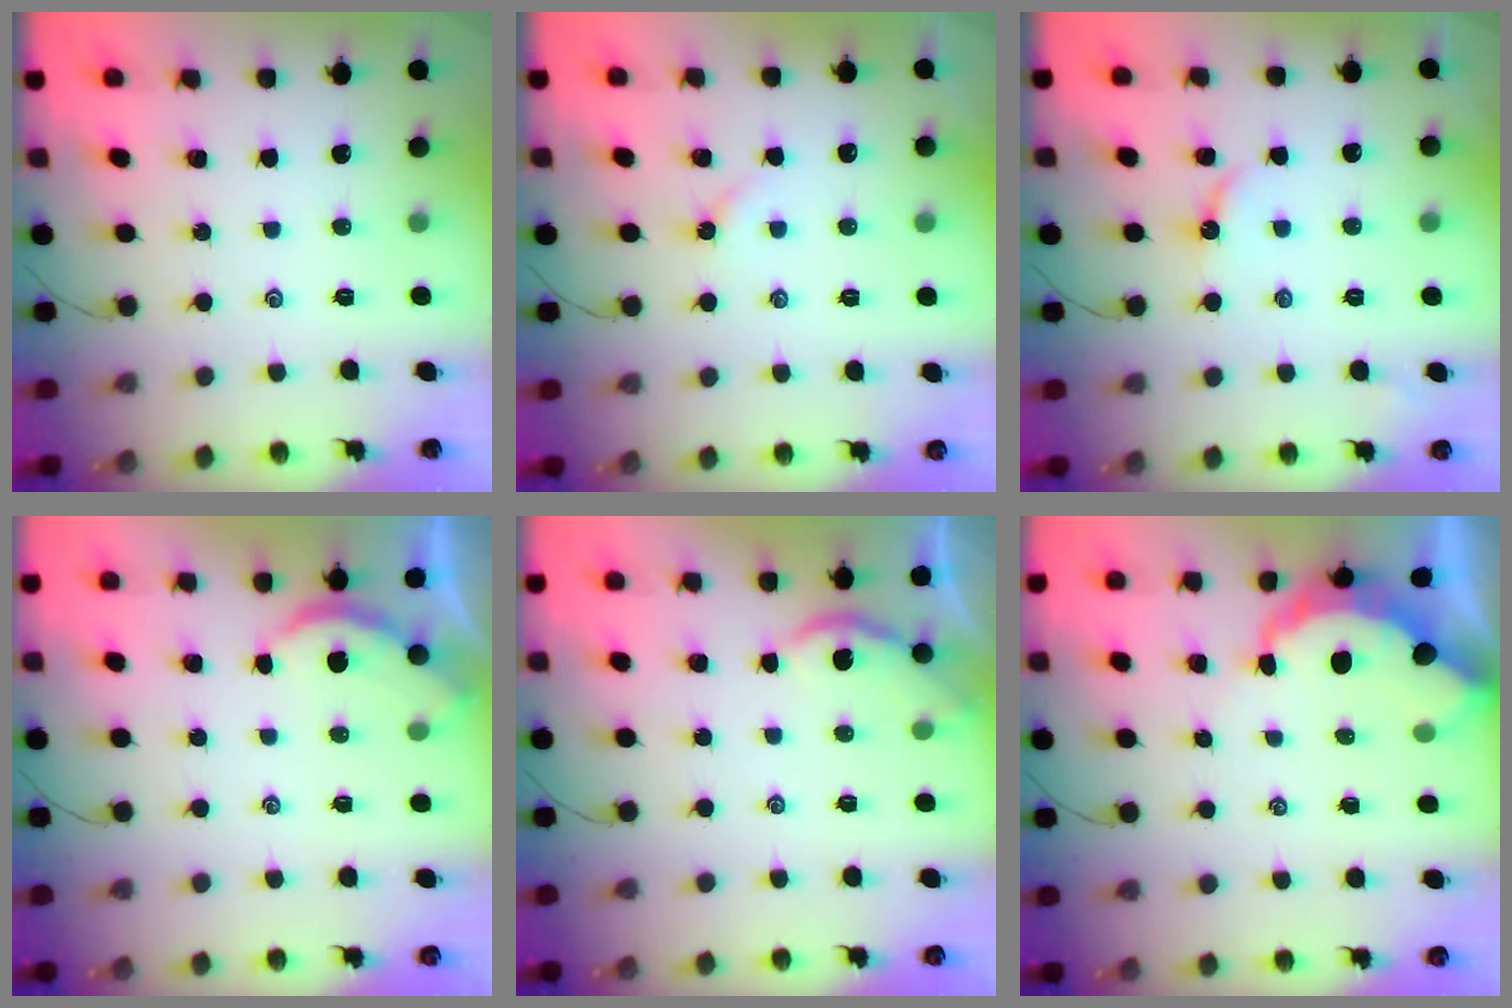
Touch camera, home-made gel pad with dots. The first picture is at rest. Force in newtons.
{"total": 2.3, "press": 2.3, "slide": 0.5}
{"total": 3.4, "press": 3.4, "slide": 0.3}
{"total": 2.0, "press": 2.0, "slide": 0.2}
{"total": 1.9, "press": 1.8, "slide": 0.4}
{"total": 6.5, "press": 6.4, "slide": 0.7}